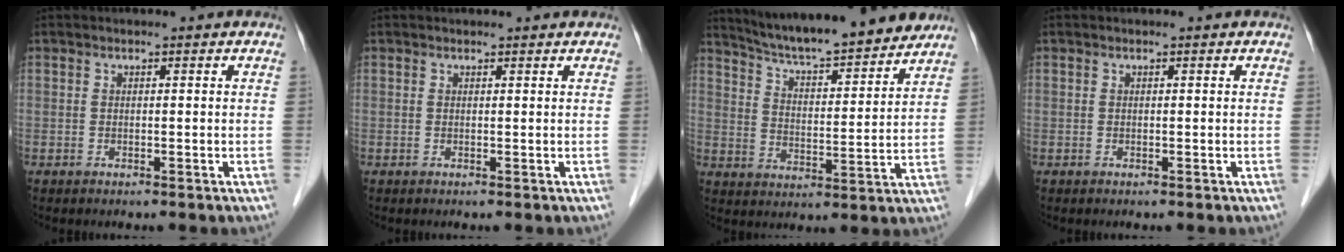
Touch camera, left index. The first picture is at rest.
{"total": 2.1, "force": [2.1, 0.4, 0.3], "torque": [-0.012, 0.015, 0.022]}
{"total": 17.7, "force": [16.0, 1.7, 7.3], "torque": [-0.116, 0.004, 0.240]}
{"total": 0.0}